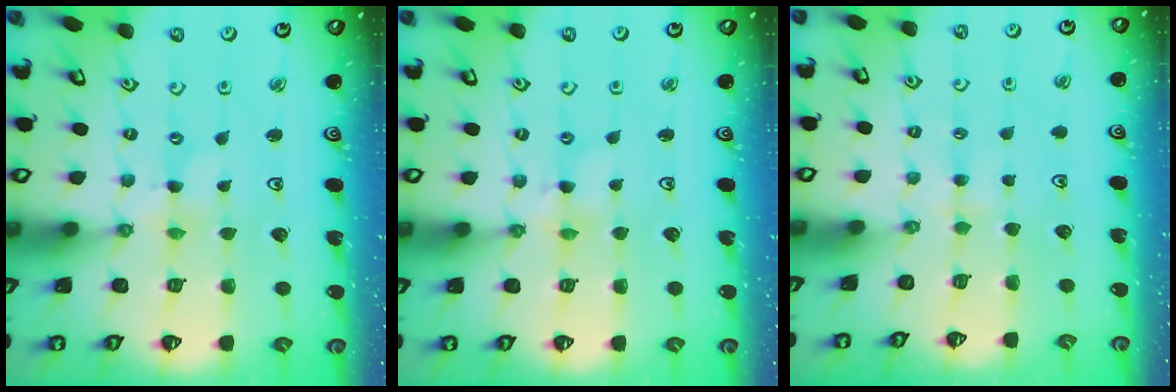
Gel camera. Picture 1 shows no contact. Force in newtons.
{"total": 2.9, "press": 2.9, "slide": 0.3}
{"total": 2.6, "press": 2.5, "slide": 0.5}